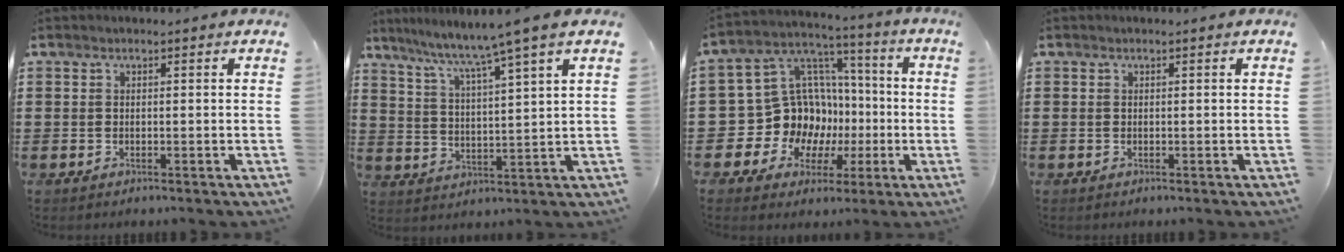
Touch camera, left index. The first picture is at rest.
{"total": 6.0, "force": [4.8, -1.4, 3.3], "torque": [-0.087, -0.037, 0.071]}
{"total": 13.0, "force": [-2.0, 12.1, 4.4], "torque": [-0.138, -0.014, -0.020]}
{"total": 0.0}